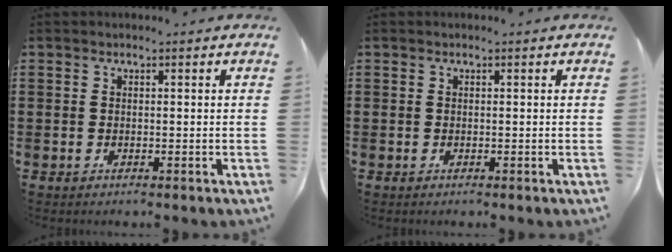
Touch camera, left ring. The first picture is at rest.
{"total": 0.0}